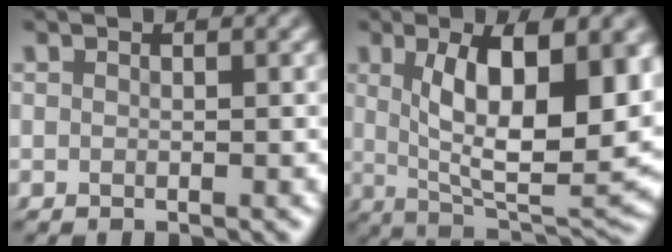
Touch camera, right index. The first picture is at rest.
{"total": 12.2, "force": [2.4, 5.0, 10.9], "torque": [-0.169, -0.009, 0.045]}